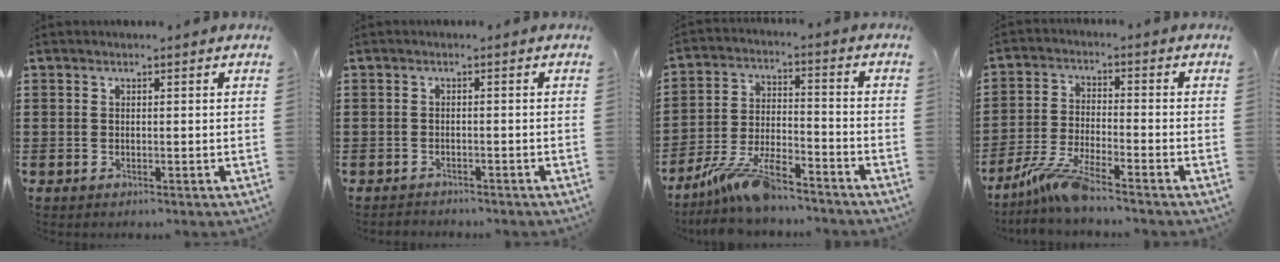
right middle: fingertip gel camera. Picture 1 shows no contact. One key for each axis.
{"total": 1.1, "fx": -1.1, "fy": 0.1, "fz": 0.0, "tx": -0.005, "ty": 0.000, "tz": -0.024}
{"total": 9.7, "fx": -8.2, "fy": 1.8, "fz": 4.9, "tx": -0.106, "ty": 0.007, "tz": -0.158}
{"total": 6.8, "fx": -5.5, "fy": 0.0, "fz": 4.0, "tx": -0.096, "ty": -0.020, "tz": -0.107}